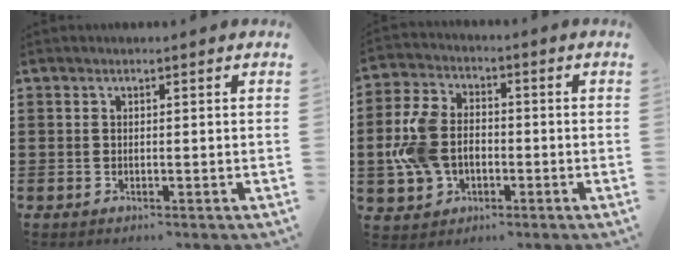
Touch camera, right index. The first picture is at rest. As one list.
[{"total": 8.8, "force": [-1.3, 6.3, 6.0], "torque": [-0.162, 0.005, -0.030]}]